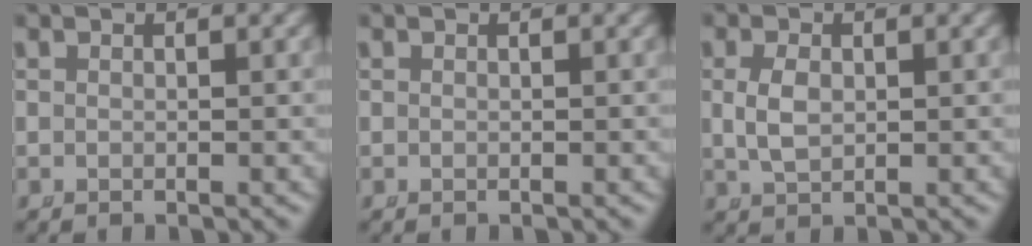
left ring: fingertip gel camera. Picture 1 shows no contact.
{"total": 0.0}
{"total": 2.4, "force": [0.1, 1.5, 1.8], "torque": [-0.048, -0.010, 0.014]}